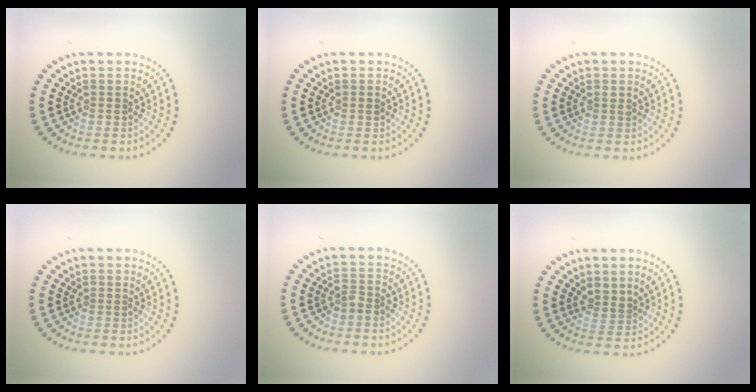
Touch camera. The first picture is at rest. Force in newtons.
{"total": 0.9, "press": 0.9, "slide": 0.2}
{"total": 0.8, "press": 0.8, "slide": 0.2}
{"total": 0.0}
{"total": 1.3, "press": 1.2, "slide": 0.6}
{"total": 1.6, "press": 1.2, "slide": 1.1}